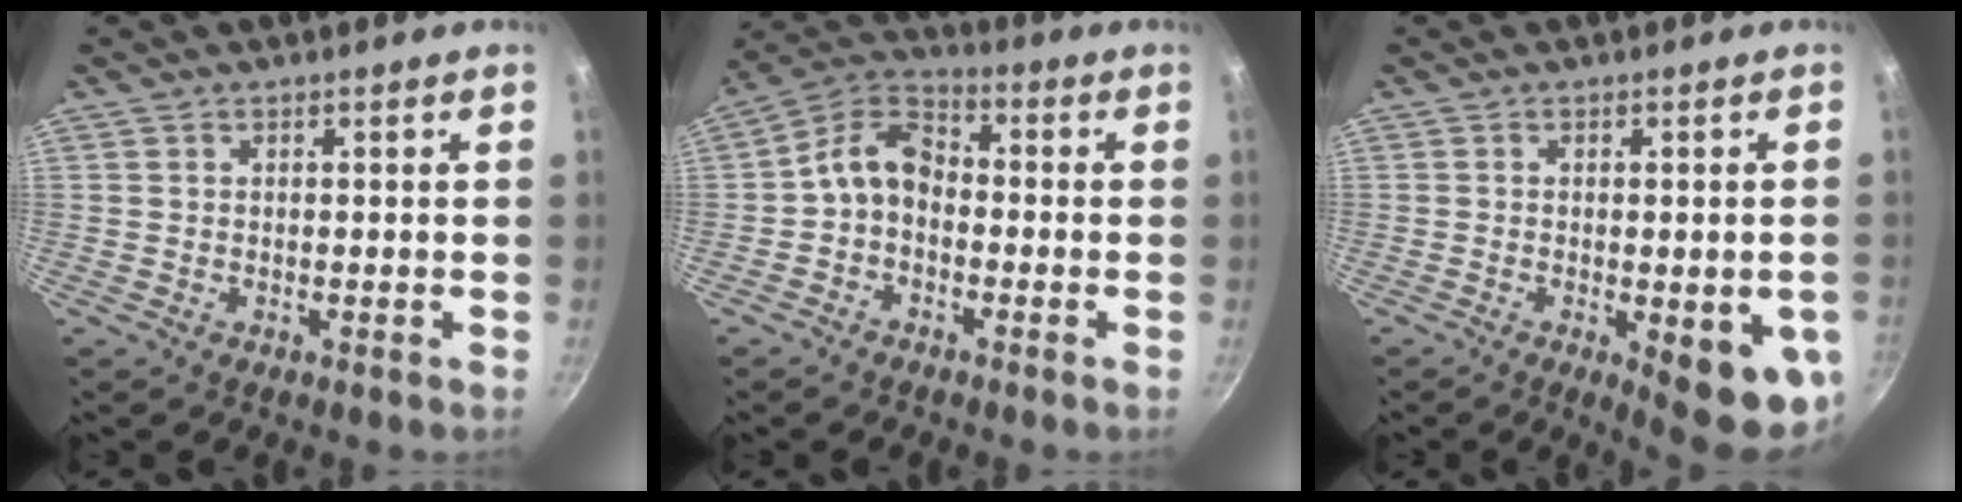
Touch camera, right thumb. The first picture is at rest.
{"total": 7.8, "force": [-1.6, 5.5, 5.3], "torque": [-0.085, 0.040, -0.048]}
{"total": 11.7, "force": [-3.1, 3.7, 10.7], "torque": [-0.106, -0.002, -0.031]}